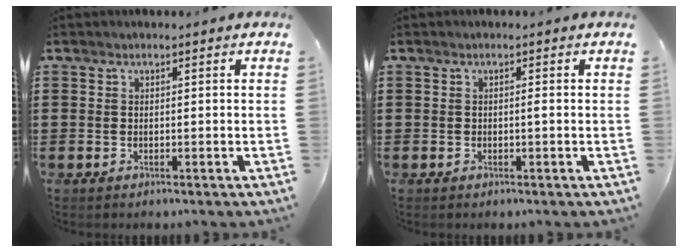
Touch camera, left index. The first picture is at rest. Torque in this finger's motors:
{"motor_torque": [0.14, 0.03, 0.00, 0.00]}